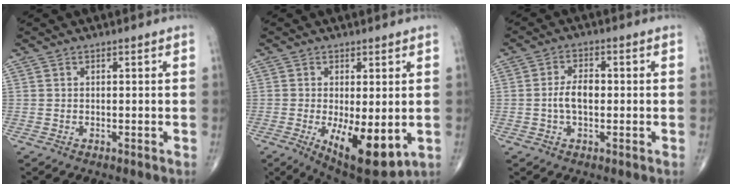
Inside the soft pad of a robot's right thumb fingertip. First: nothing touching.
{"total": 12.0, "force": [-2.6, 4.7, 10.7], "torque": [-0.162, -0.025, -0.024]}
{"total": 4.7, "force": [-0.4, 2.6, 3.9], "torque": [-0.075, 0.012, -0.012]}